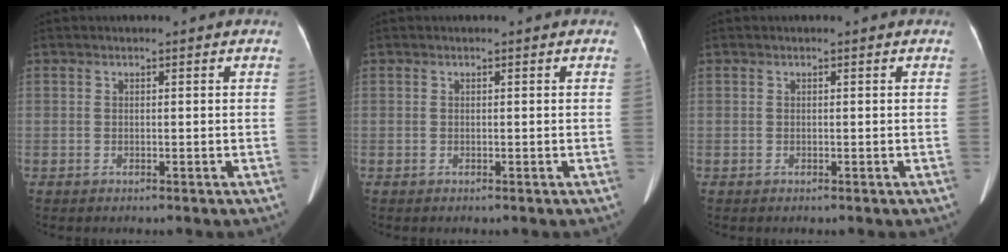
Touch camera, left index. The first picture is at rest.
{"total": 0.0}
{"total": 0.0}